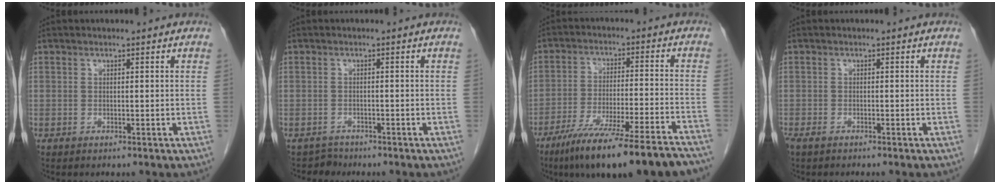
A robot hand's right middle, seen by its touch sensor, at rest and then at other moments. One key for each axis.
{"total": 1.5, "fx": -1.2, "fy": 0.4, "fz": -0.8, "tx": 0.015, "ty": -0.002, "tz": -0.023}
{"total": 20.2, "fx": -16.2, "fy": 0.2, "fz": 12.1, "tx": -0.147, "ty": -0.033, "tz": -0.250}
{"total": 1.8, "fx": -1.4, "fy": 0.5, "fz": 1.0, "tx": -0.020, "ty": -0.005, "tz": -0.023}